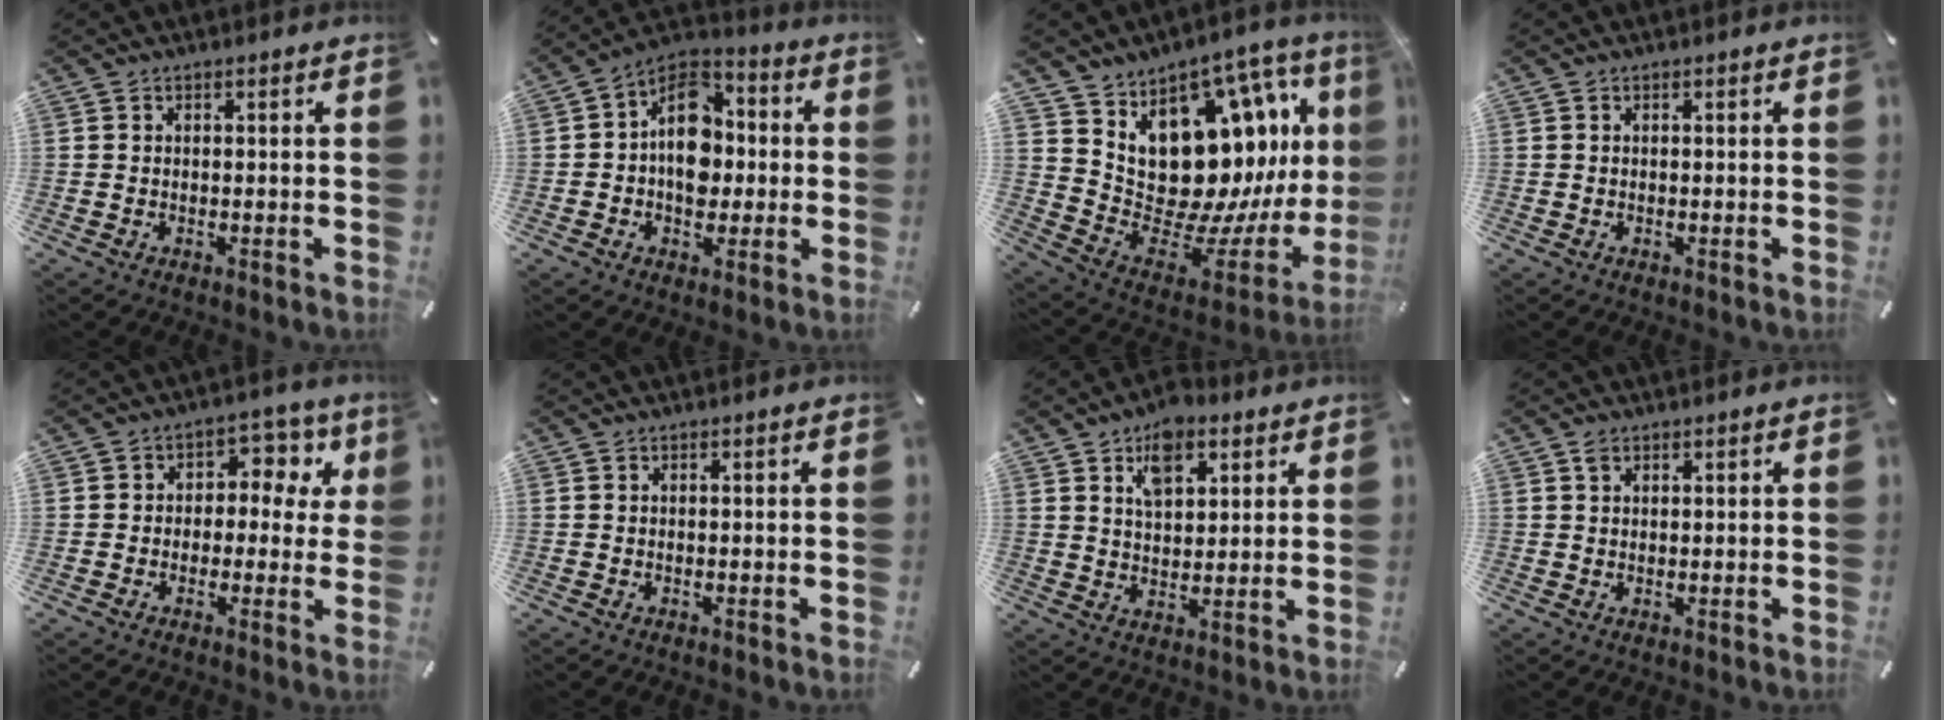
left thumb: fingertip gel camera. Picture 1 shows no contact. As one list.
[{"total": 12.9, "force": [-1.1, 9.8, 8.4], "torque": [-0.133, 0.013, -0.022]}, {"total": 20.7, "force": [6.7, 14.5, 13.2], "torque": [-0.192, -0.094, 0.158]}, {"total": 0.0}, {"total": 7.9, "force": [1.8, 6.3, 4.4], "torque": [-0.049, -0.007, 0.026]}, {"total": 0.0}, {"total": 8.7, "force": [4.8, 5.3, 4.9], "torque": [-0.071, -0.013, 0.083]}, {"total": 1.6, "force": [1.1, 0.9, 0.8], "torque": [-0.009, -0.004, 0.019]}]